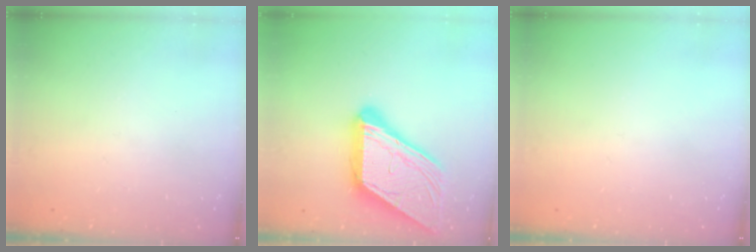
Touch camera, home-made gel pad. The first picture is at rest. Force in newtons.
{"total": 22.4, "press": 22.2, "slide": 2.6}
{"total": 0.0}